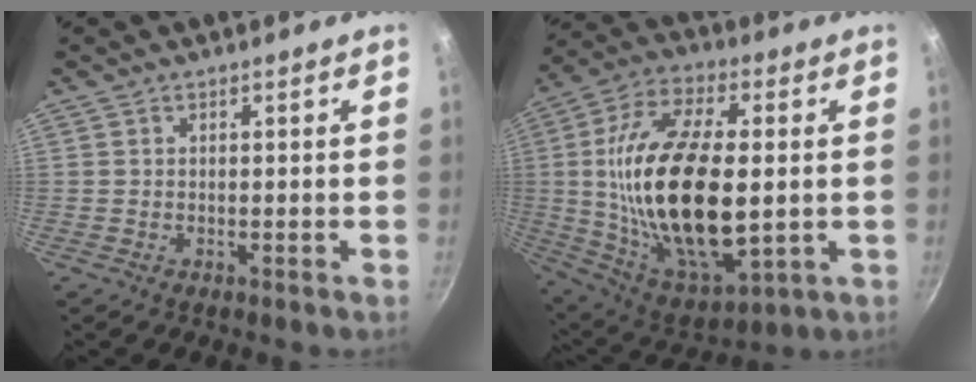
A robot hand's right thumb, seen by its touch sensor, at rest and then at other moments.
{"total": 27.4, "force": [0.5, 13.3, 24.0], "torque": [-0.455, 0.001, 0.014]}